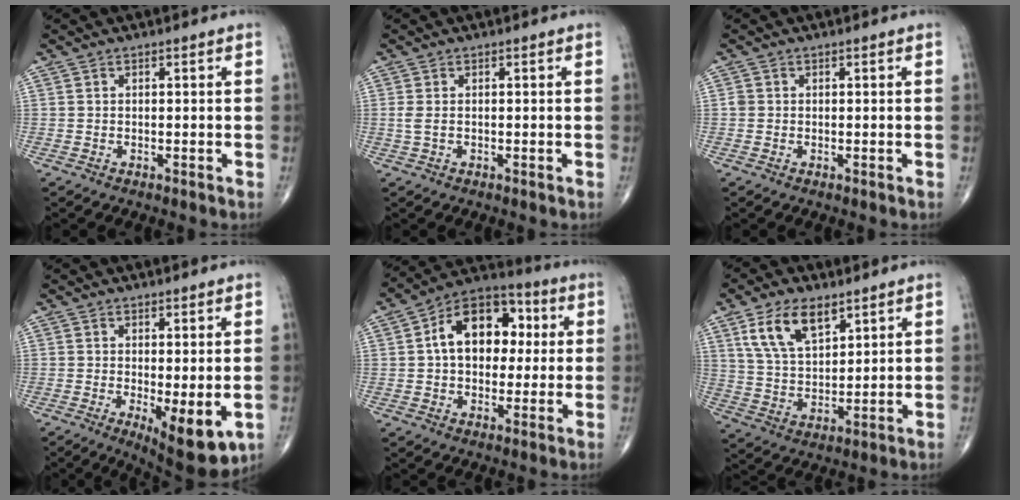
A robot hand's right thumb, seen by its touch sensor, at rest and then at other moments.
{"total": 1.6, "force": [-0.1, 0.8, 1.4], "torque": [-0.041, -0.002, -0.002]}
{"total": 1.0, "force": [0.0, 0.9, 0.3], "torque": [0.000, 0.003, -0.002]}
{"total": 8.9, "force": [-2.0, 3.0, 8.2], "torque": [-0.114, -0.025, -0.022]}
{"total": 15.3, "force": [2.4, 10.4, 11.0], "torque": [-0.131, 0.024, 0.028]}
{"total": 11.2, "force": [6.1, 5.7, 7.4], "torque": [-0.123, -0.025, 0.125]}